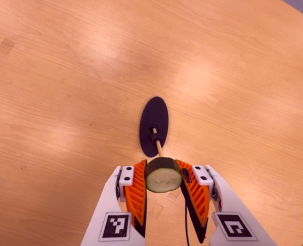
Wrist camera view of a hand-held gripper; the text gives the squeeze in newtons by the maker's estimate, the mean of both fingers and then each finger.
{"total": 11.2, "left": 9.8, "right": 12.6}